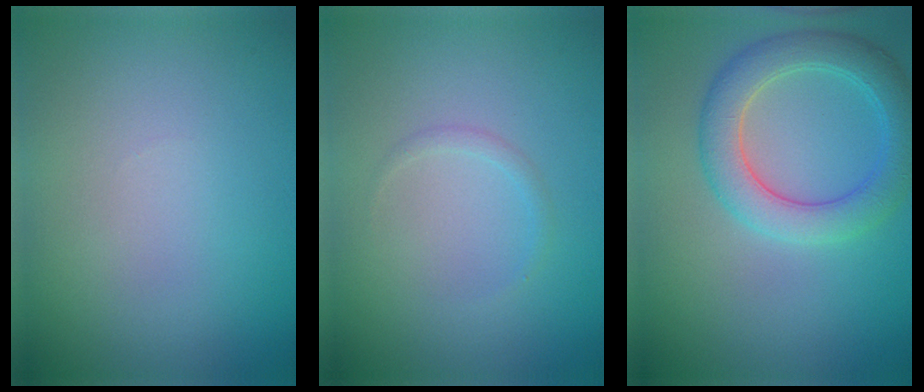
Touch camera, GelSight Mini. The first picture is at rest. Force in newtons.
{"total": 0.8, "press": 0.8, "slide": 0.1}
{"total": 4.9, "press": 4.9, "slide": 0.2}